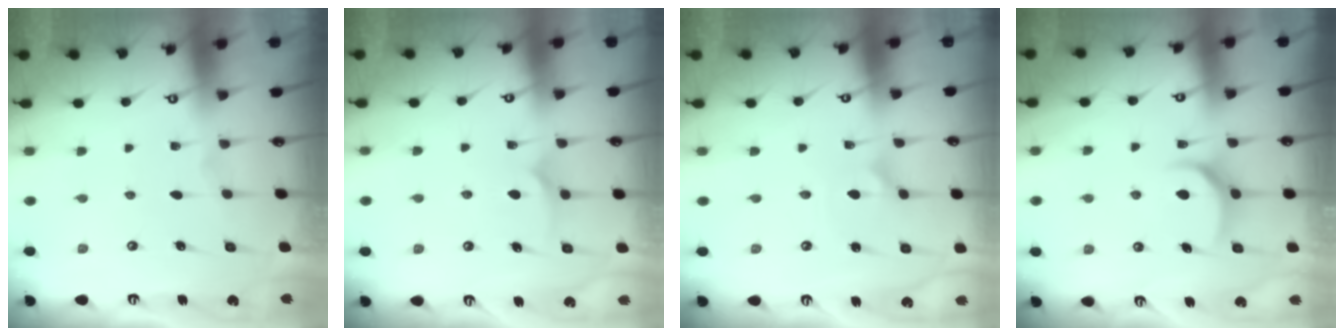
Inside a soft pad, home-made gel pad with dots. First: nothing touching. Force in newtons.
{"total": 6.1, "press": 6.1, "slide": 0.3}
{"total": 1.4, "press": 1.3, "slide": 0.6}
{"total": 6.6, "press": 6.6, "slide": 0.4}